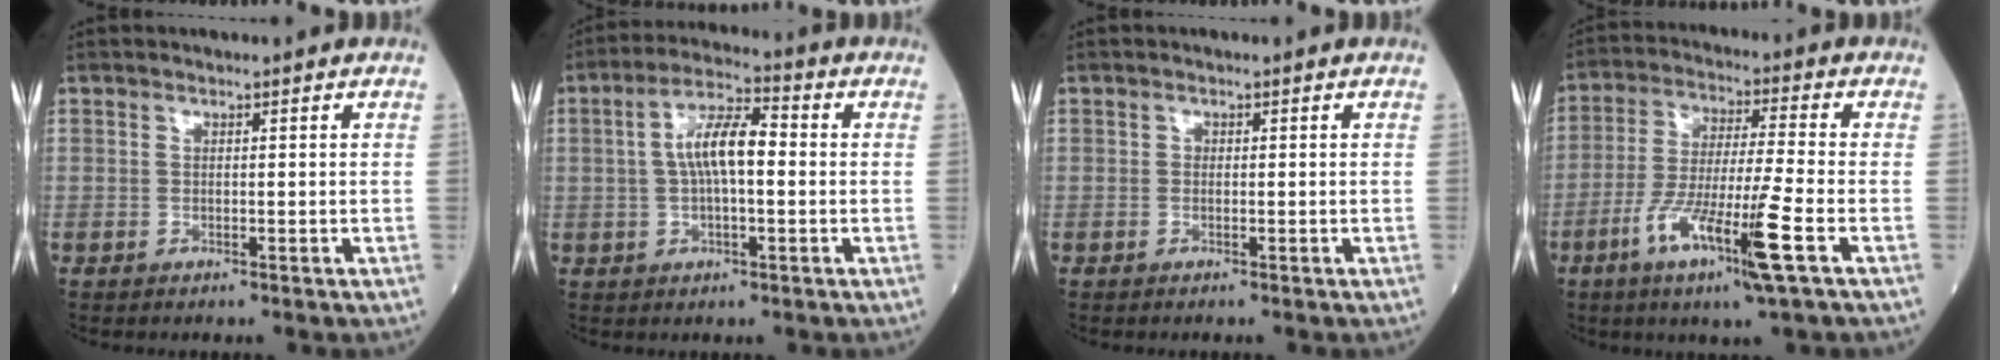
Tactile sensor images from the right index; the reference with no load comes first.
{"total": 8.1, "force": [0.5, 2.3, 7.7], "torque": [-0.151, 0.023, 0.005]}
{"total": 0.0}
{"total": 12.1, "force": [-5.2, -0.3, 10.9], "torque": [-0.215, -0.019, -0.097]}